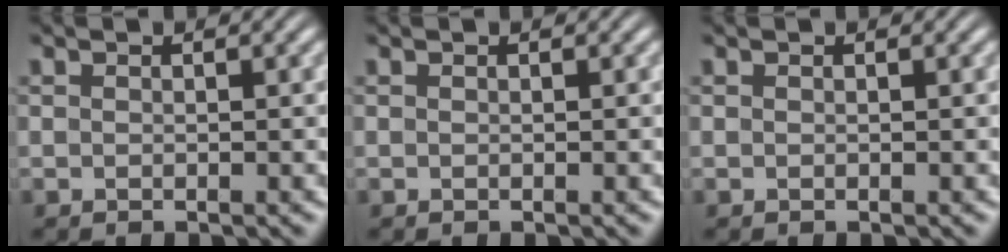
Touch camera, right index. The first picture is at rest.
{"total": 0.0}
{"total": 0.0}